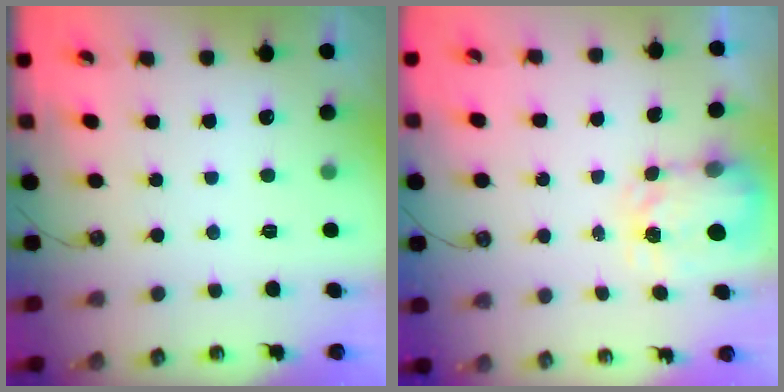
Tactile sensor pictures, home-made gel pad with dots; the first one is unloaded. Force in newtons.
{"total": 3.9, "press": 3.8, "slide": 0.6}